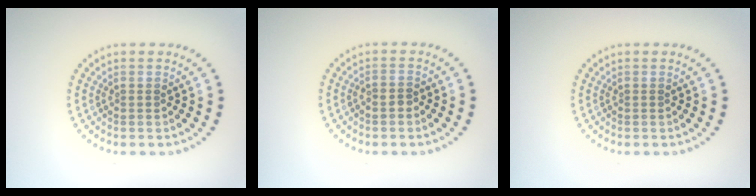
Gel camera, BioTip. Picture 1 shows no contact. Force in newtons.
{"total": 0.9, "press": 0.7, "slide": 0.6}
{"total": 0.0}